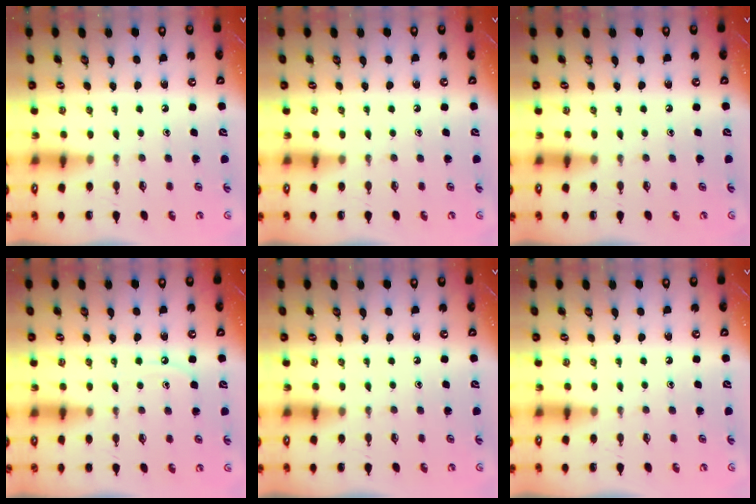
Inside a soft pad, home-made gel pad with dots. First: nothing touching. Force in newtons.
{"total": 0.0}
{"total": 0.0}
{"total": 5.6, "press": 5.6, "slide": 0.7}
{"total": 0.0}
{"total": 0.0}